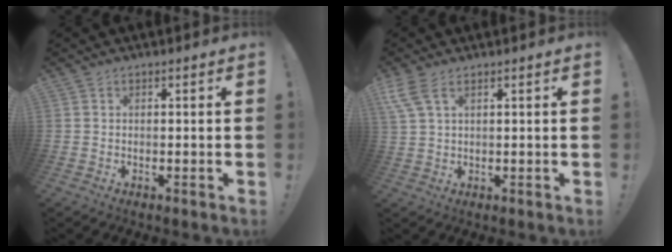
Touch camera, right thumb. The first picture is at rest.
{"total": 5.3, "force": [2.9, 1.9, 4.0], "torque": [-0.093, -0.004, 0.056]}